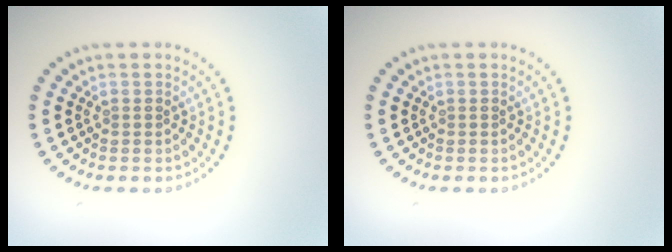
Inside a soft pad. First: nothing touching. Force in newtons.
{"total": 0.0}